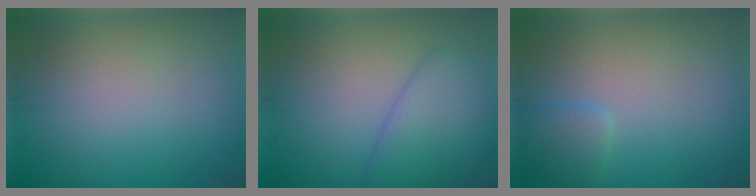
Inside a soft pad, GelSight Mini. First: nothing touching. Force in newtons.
{"total": 3.8, "press": 3.8, "slide": 0.2}
{"total": 1.5, "press": 1.5, "slide": 0.2}